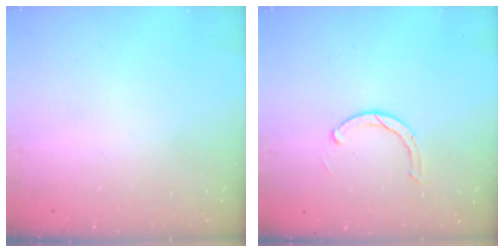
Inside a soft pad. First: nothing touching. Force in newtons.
{"total": 2.9, "press": 2.9, "slide": 0.4}